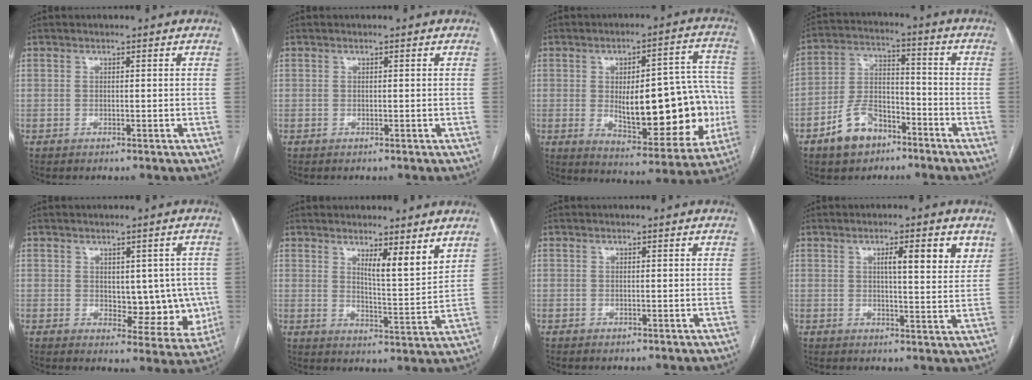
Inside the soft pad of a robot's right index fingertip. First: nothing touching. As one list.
[{"total": 0.0}, {"total": 20.9, "force": [-2.4, 7.6, 19.4], "torque": [-0.230, 0.025, -0.012]}, {"total": 9.8, "force": [-6.0, 5.8, 5.1], "torque": [-0.107, 0.017, -0.103]}, {"total": 9.0, "force": [0.1, 4.9, 7.5], "torque": [-0.071, 0.004, 0.014]}, {"total": 6.5, "force": [4.5, 0.5, 4.6], "torque": [-0.069, -0.022, 0.072]}, {"total": 0.0}, {"total": 7.0, "force": [3.4, 0.9, 6.1], "torque": [-0.083, -0.001, 0.044]}]